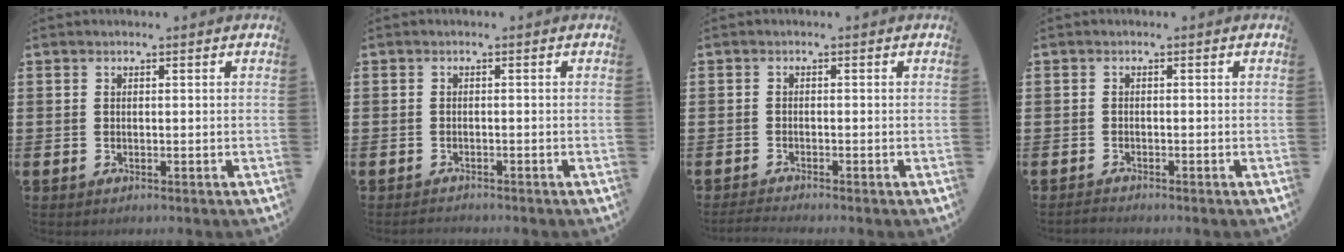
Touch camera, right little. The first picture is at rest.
{"total": 0.7, "force": [-0.7, 0.0, 0.0], "torque": [-0.002, -0.001, -0.015]}
{"total": 1.1, "force": [-1.0, -0.1, 0.5], "torque": [-0.007, -0.001, -0.019]}
{"total": 0.7, "force": [-0.6, 0.0, 0.1], "torque": [-0.003, -0.003, -0.013]}